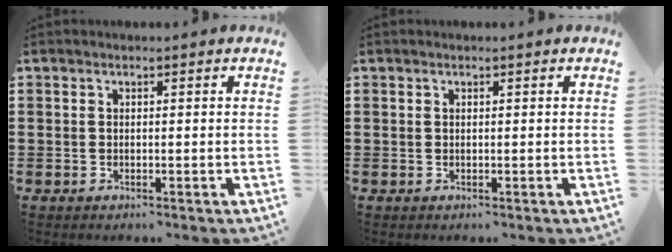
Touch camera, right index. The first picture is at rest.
{"total": 0.0}